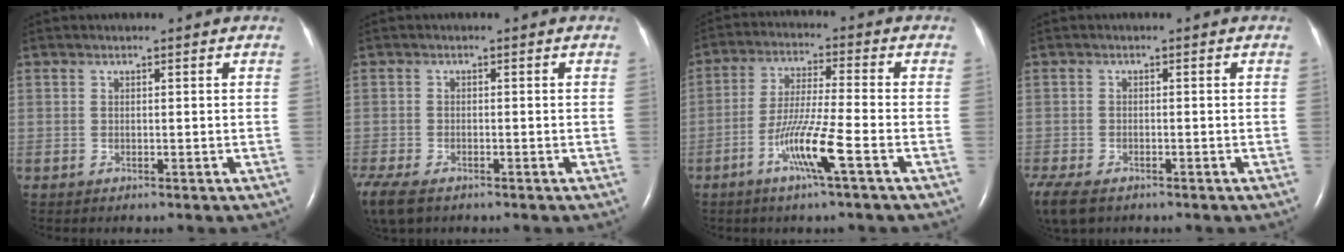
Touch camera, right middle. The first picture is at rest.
{"total": 10.6, "force": [-7.0, 5.3, 5.9], "torque": [-0.165, -0.018, -0.107]}
{"total": 8.7, "force": [-4.0, -0.7, 7.7], "torque": [-0.152, -0.010, -0.080]}
{"total": 10.1, "force": [-6.6, 5.3, 5.5], "torque": [-0.149, -0.018, -0.101]}